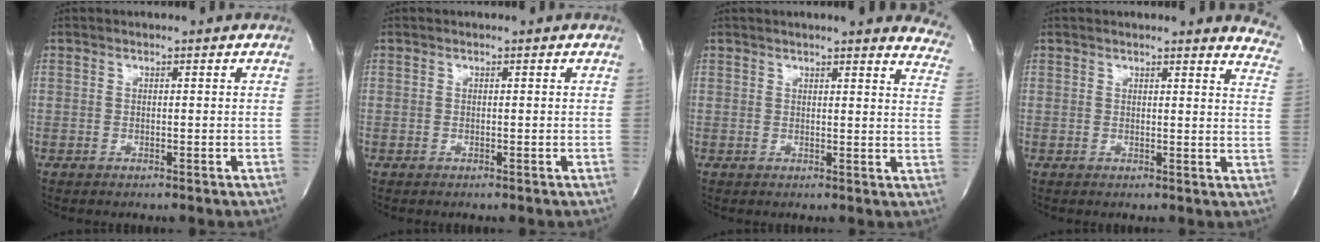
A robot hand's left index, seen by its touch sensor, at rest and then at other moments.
{"total": 0.0}
{"total": 17.3, "force": [15.7, 2.3, 7.0], "torque": [-0.079, -0.052, 0.158]}
{"total": 10.2, "force": [9.6, 1.2, 3.4], "torque": [-0.013, -0.055, 0.070]}